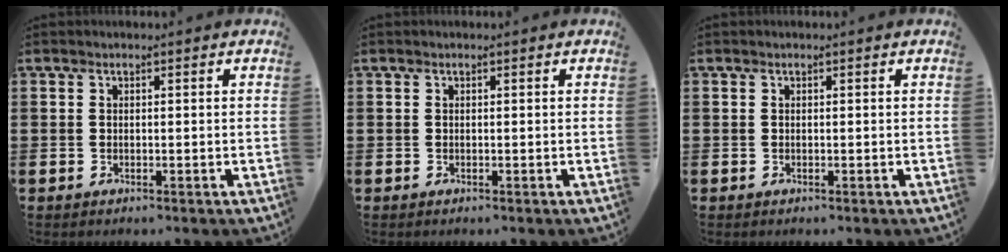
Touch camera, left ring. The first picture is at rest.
{"total": 0.0}
{"total": 0.0}